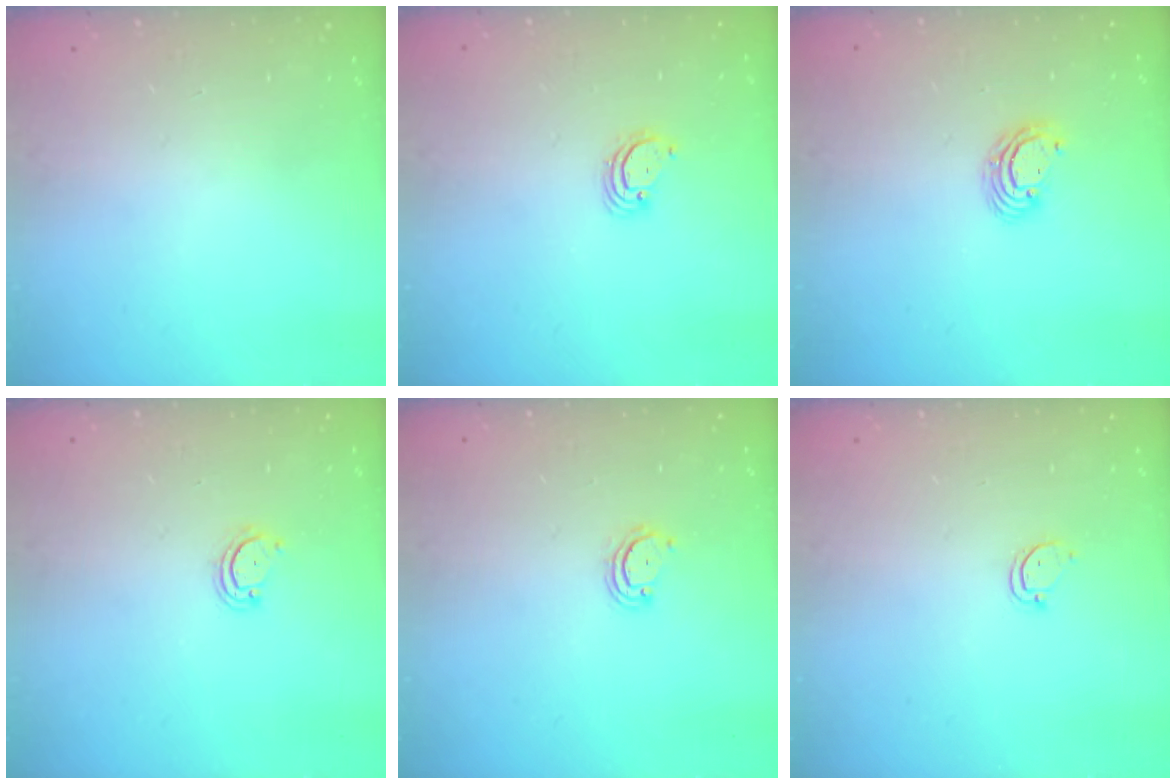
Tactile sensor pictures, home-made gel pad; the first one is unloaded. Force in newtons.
{"total": 3.4, "press": 3.4, "slide": 0.1}
{"total": 4.2, "press": 4.2, "slide": 0.2}
{"total": 4.1, "press": 4.0, "slide": 0.4}
{"total": 3.7, "press": 3.7, "slide": 0.3}
{"total": 3.6, "press": 3.6, "slide": 0.2}